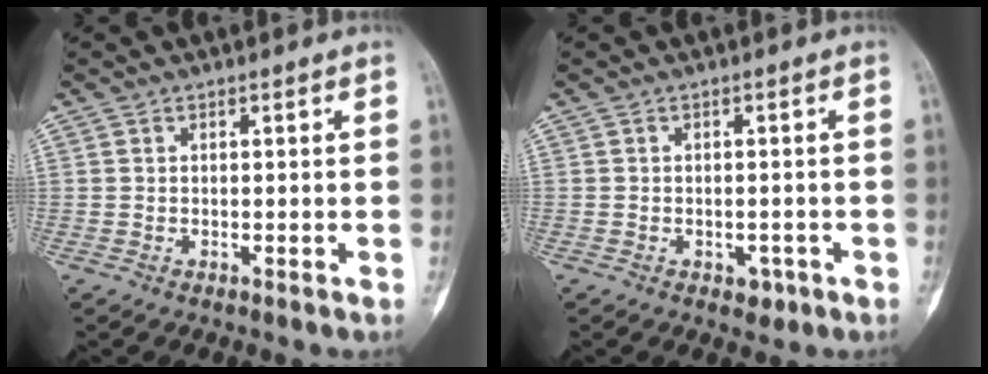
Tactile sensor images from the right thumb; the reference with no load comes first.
{"total": 3.0, "force": [-1.7, 2.1, 1.4], "torque": [-0.003, 0.012, -0.018]}